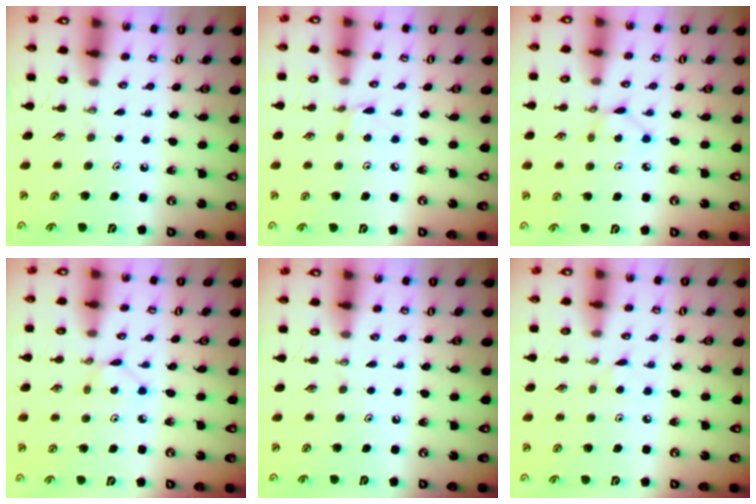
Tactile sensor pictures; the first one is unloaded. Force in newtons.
{"total": 1.5, "press": 1.5, "slide": 0.2}
{"total": 2.4, "press": 2.4, "slide": 0.3}
{"total": 2.4, "press": 2.4, "slide": 0.3}
{"total": 0.0}
{"total": 3.1, "press": 3.1, "slide": 0.2}